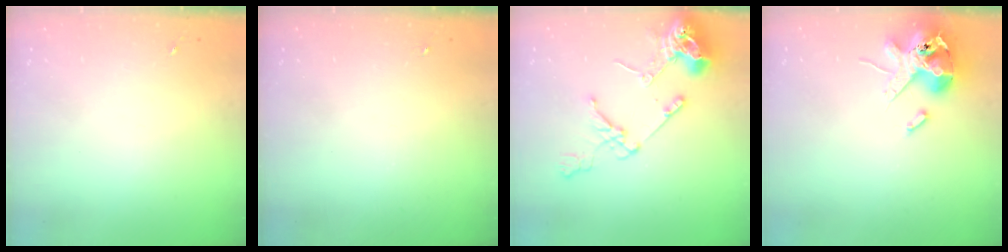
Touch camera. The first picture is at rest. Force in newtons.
{"total": 0.0}
{"total": 15.7, "press": 15.6, "slide": 2.0}
{"total": 14.2, "press": 14.0, "slide": 2.4}